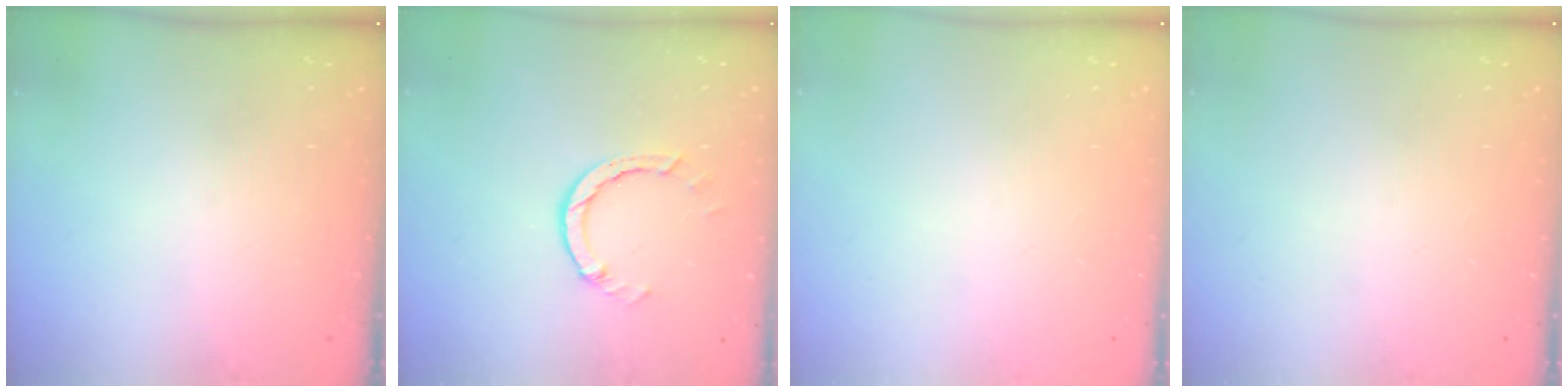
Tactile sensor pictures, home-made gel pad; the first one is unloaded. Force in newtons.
{"total": 3.8, "press": 3.8, "slide": 0.4}
{"total": 0.0}
{"total": 0.0}